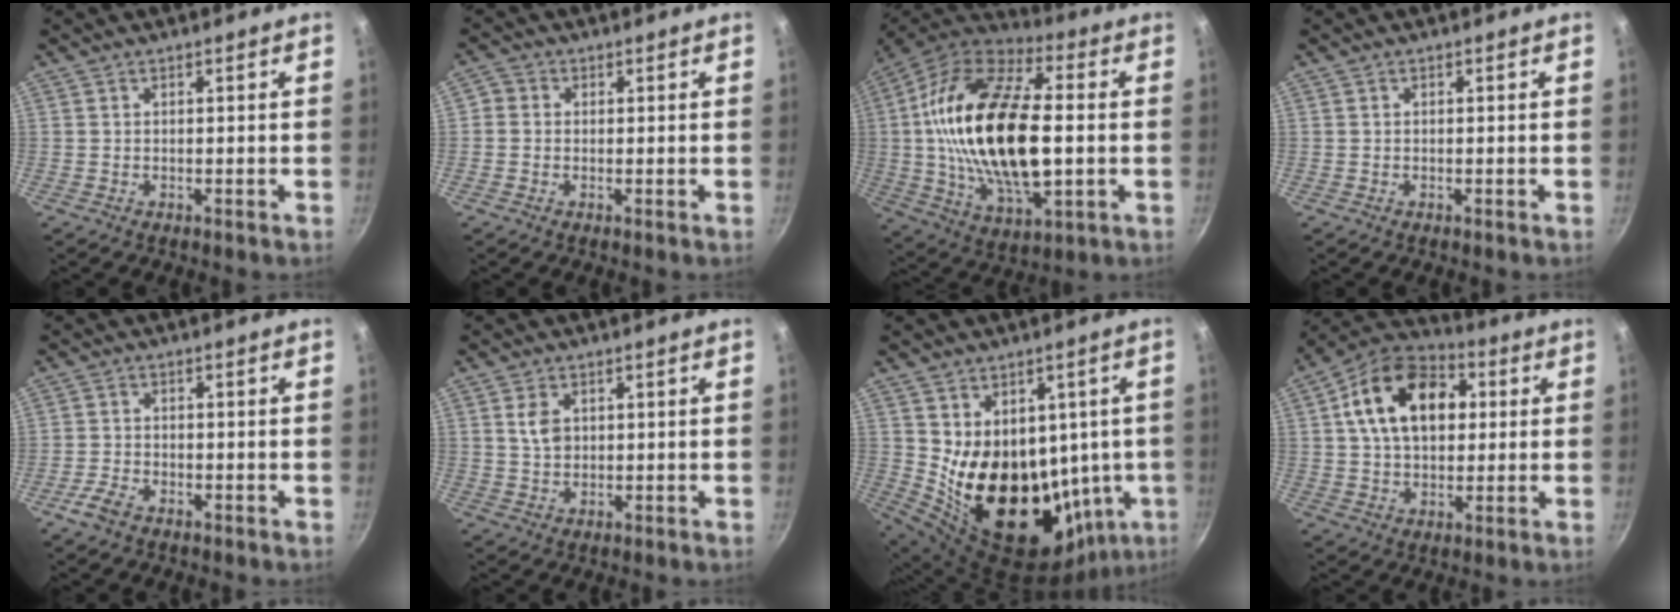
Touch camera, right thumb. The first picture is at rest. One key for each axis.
{"total": 2.2, "fx": -0.1, "fy": 2.1, "fz": 0.7, "tx": -0.004, "ty": 0.003, "tz": -0.013}
{"total": 28.6, "fx": 0.4, "fy": 14.1, "fz": 24.8, "tx": -0.466, "ty": 0.016, "tz": 0.000}
{"total": 0.0}
{"total": 3.6, "fx": -2.3, "fy": 1.7, "fz": 2.2, "tx": -0.053, "ty": 0.015, "tz": -0.047}
{"total": 4.0, "fx": 1.1, "fy": 2.8, "fz": 2.5, "tx": -0.037, "ty": -0.003, "tz": 0.022}
{"total": 23.4, "fx": 1.3, "fy": 15.9, "fz": 17.1, "tx": -0.238, "ty": -0.037, "tz": 0.054}
{"total": 17.9, "fx": 3.9, "fy": 12.0, "fz": 12.7, "tx": -0.184, "ty": 0.019, "tz": 0.049}